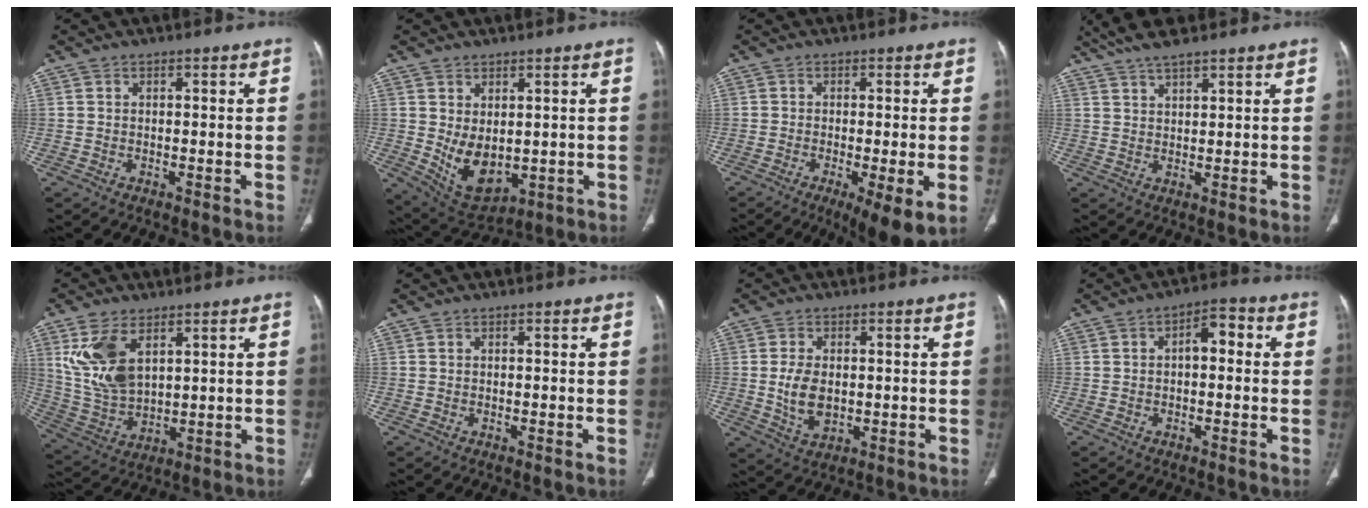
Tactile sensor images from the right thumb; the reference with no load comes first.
{"total": 9.2, "force": [0.0, 5.9, 7.1], "torque": [-0.102, -0.014, 0.031]}
{"total": 8.4, "force": [-3.0, 1.8, 7.6], "torque": [-0.119, -0.018, -0.046]}
{"total": 7.2, "force": [5.8, 1.3, 4.0], "torque": [-0.077, -0.001, 0.112]}
{"total": 12.2, "force": [5.0, 6.7, 8.9], "torque": [-0.176, -0.018, 0.116]}
{"total": 0.0}
{"total": 6.9, "force": [0.0, 4.4, 5.3], "torque": [-0.097, -0.008, 0.010]}
{"total": 5.0, "force": [0.4, 2.7, 4.3], "torque": [-0.052, 0.018, -0.004]}